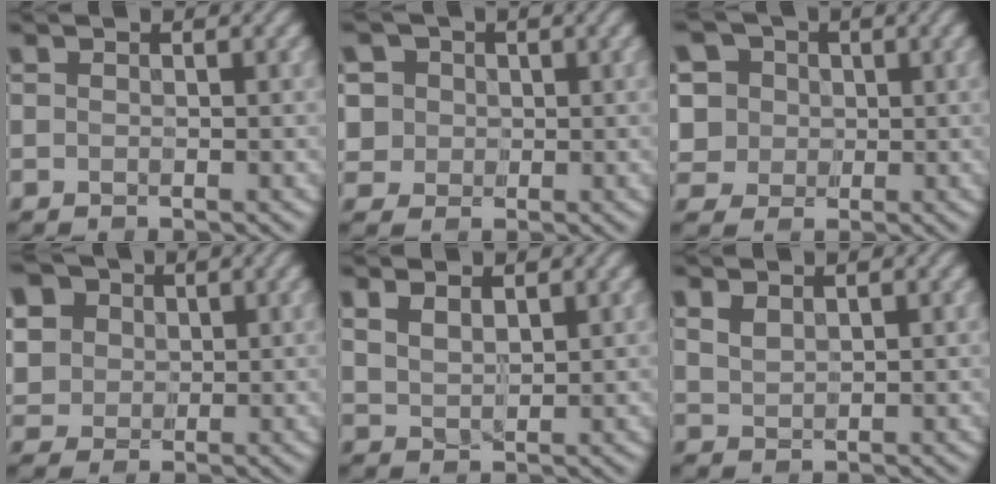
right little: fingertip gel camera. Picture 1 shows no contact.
{"total": 4.0, "force": [1.1, 3.7, 1.2], "torque": [-0.056, 0.007, 0.023]}
{"total": 7.8, "force": [2.5, 6.6, 3.4], "torque": [-0.085, 0.018, 0.031]}
{"total": 8.6, "force": [3.6, 6.9, 3.7], "torque": [-0.117, 0.020, 0.059]}
{"total": 2.9, "force": [1.8, 1.4, 1.7], "torque": [-0.036, 0.009, 0.026]}
{"total": 1.6, "force": [1.2, 0.8, 0.8], "torque": [-0.019, 0.007, 0.022]}